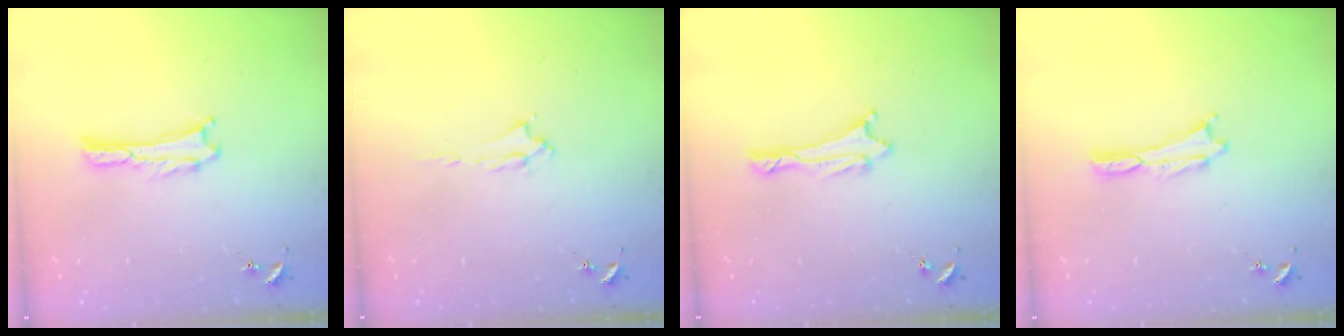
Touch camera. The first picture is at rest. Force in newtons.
{"total": 1.6, "press": 1.6, "slide": 0.2}
{"total": 1.0, "press": 1.0, "slide": 0.2}
{"total": 0.0}